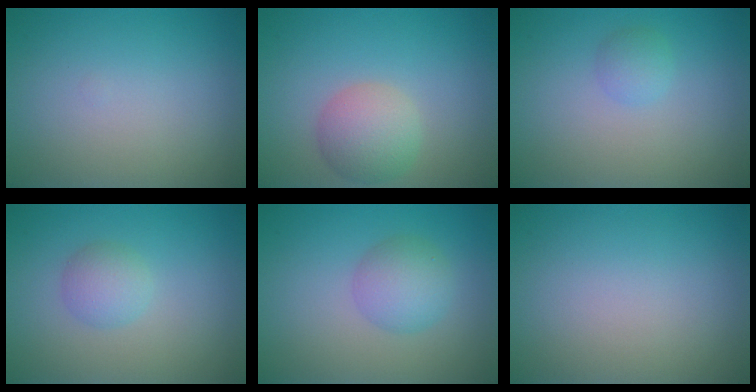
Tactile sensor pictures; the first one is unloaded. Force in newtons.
{"total": 3.7, "press": 3.7, "slide": 0.2}
{"total": 1.3, "press": 1.3, "slide": 0.0}
{"total": 2.1, "press": 2.1, "slide": 0.1}
{"total": 3.1, "press": 3.1, "slide": 0.1}
{"total": 0.0}